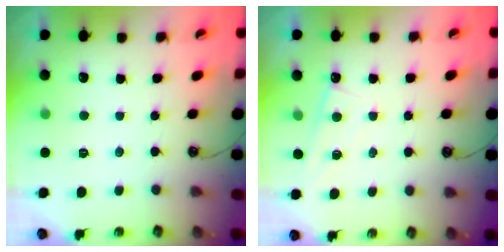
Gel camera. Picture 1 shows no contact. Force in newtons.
{"total": 2.4, "press": 2.4, "slide": 0.3}